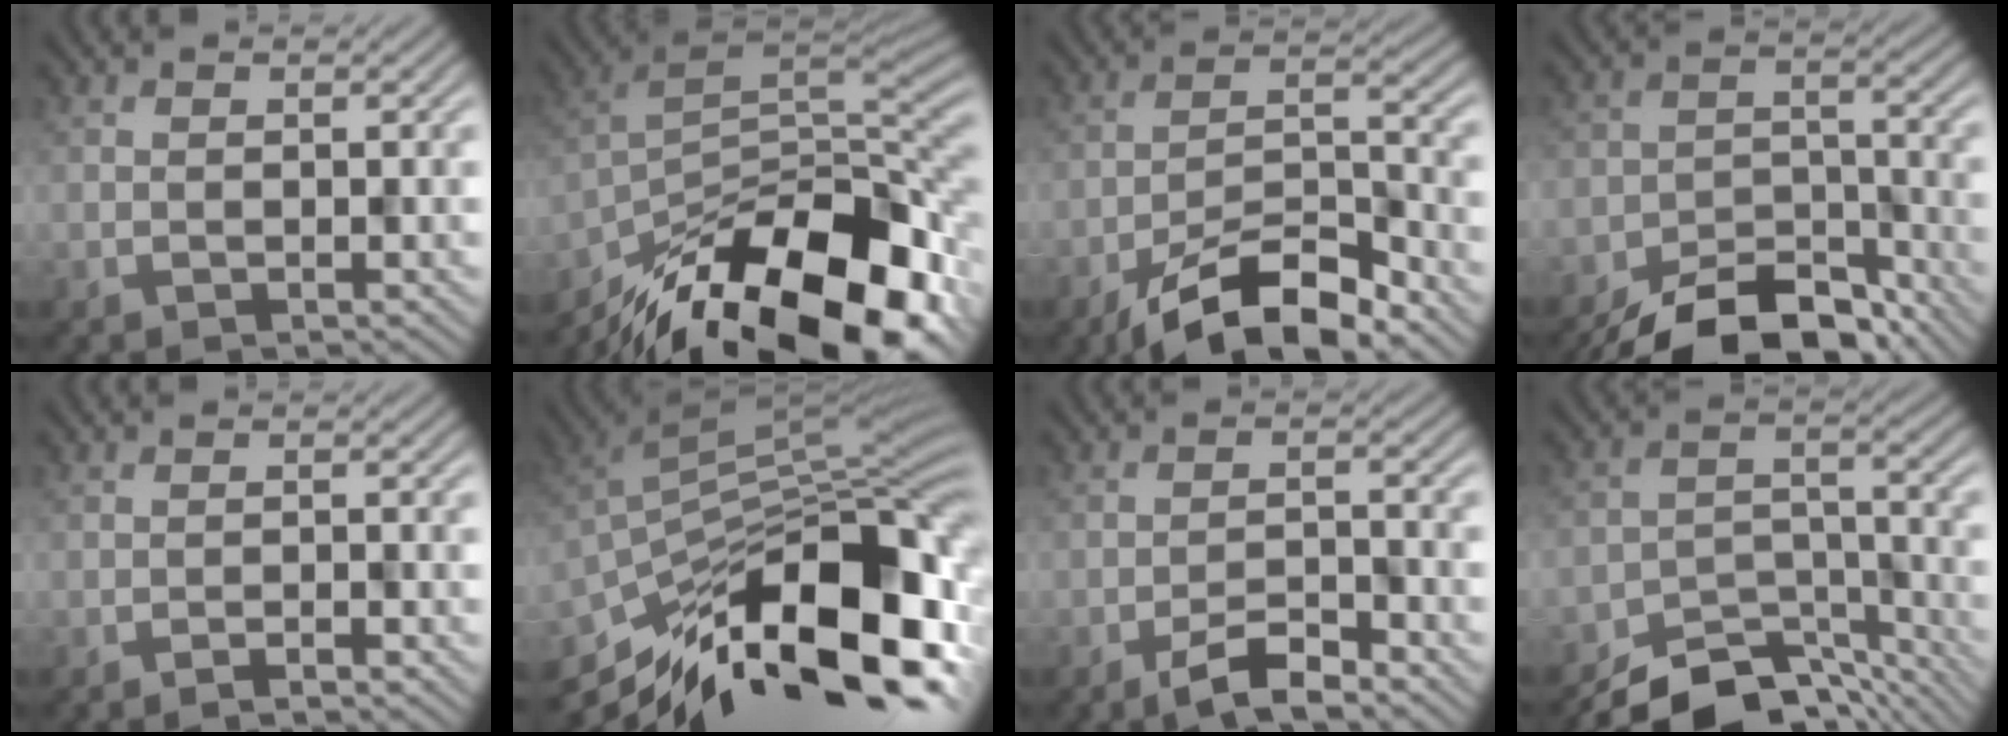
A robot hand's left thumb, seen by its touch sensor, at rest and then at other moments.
{"total": 19.2, "force": [-12.7, 7.6, 12.2], "torque": [-0.216, -0.033, -0.203]}
{"total": 11.6, "force": [-8.3, 3.5, 7.3], "torque": [-0.126, 0.003, -0.161]}
{"total": 12.3, "force": [-10.3, 4.9, 4.8], "torque": [-0.076, -0.017, -0.164]}
{"total": 1.5, "force": [-1.1, 0.2, 1.0], "torque": [-0.016, 0.005, -0.020]}
{"total": 17.9, "force": [-9.3, 7.1, 13.5], "torque": [-0.234, -0.003, -0.165]}
{"total": 4.7, "force": [-3.4, 1.2, 3.0], "torque": [-0.055, 0.006, -0.065]}
{"total": 10.9, "force": [-9.4, 3.8, 3.9], "torque": [-0.061, -0.003, -0.152]}